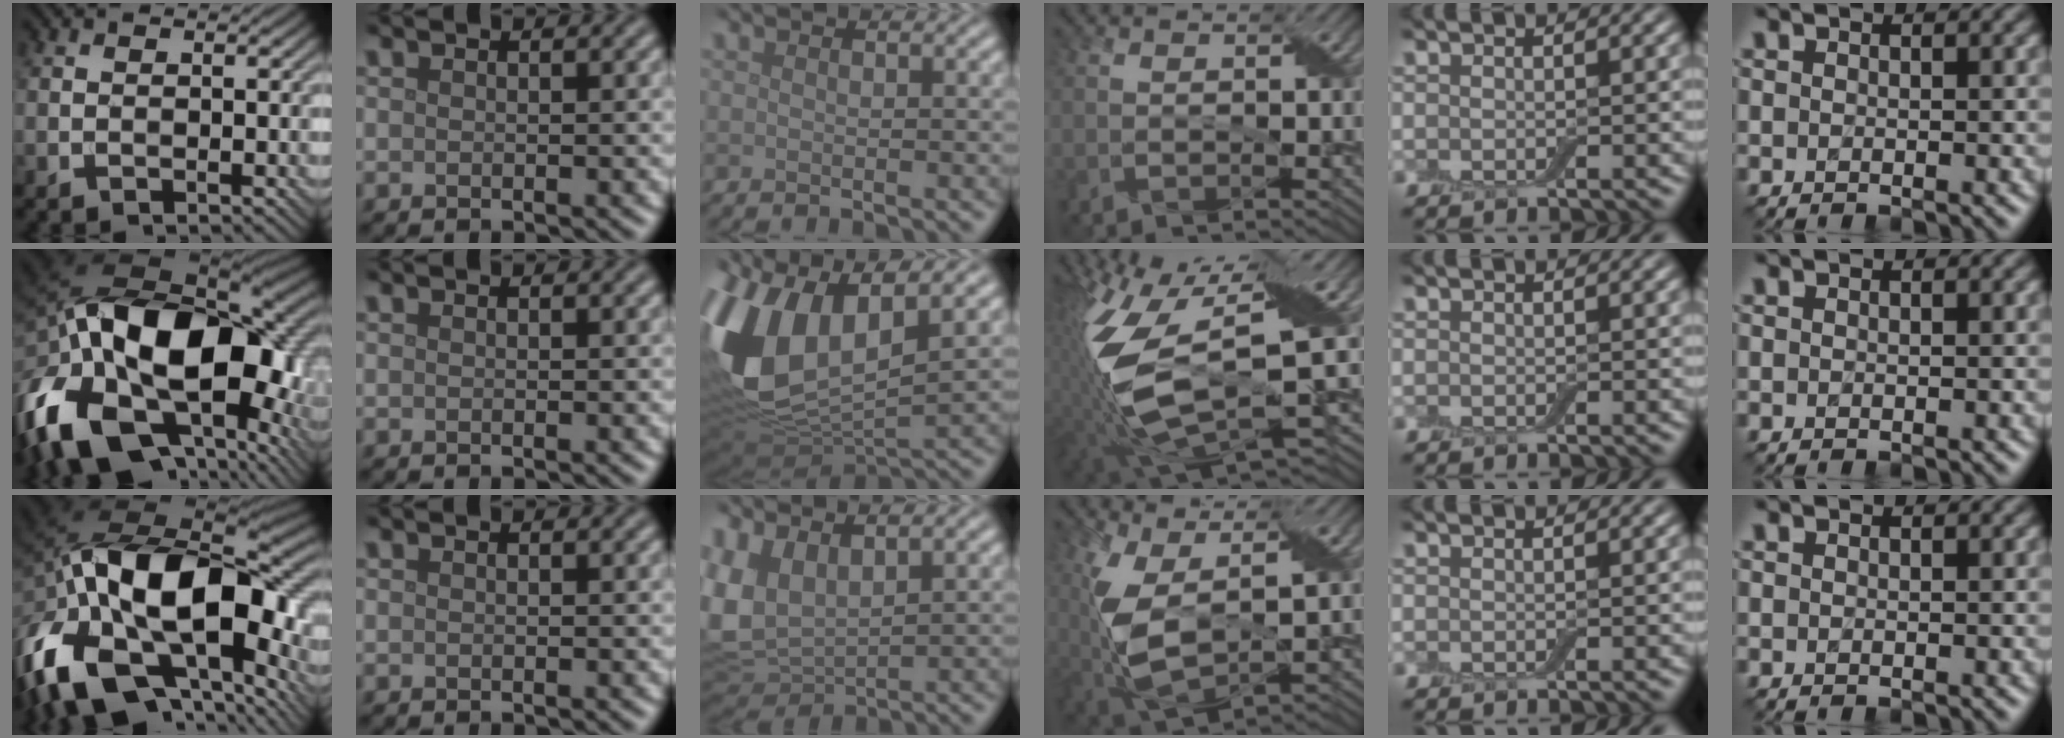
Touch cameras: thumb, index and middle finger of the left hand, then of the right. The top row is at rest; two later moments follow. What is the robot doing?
{"motion": "wrap", "object": "adhesive wrap"}